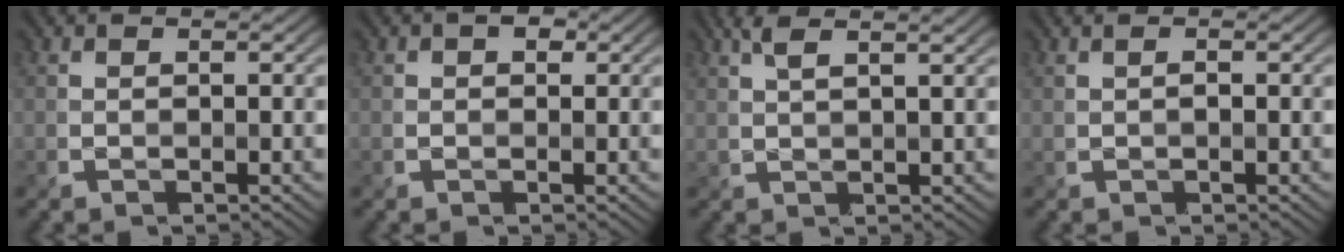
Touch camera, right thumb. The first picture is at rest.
{"total": 2.0, "force": [0.6, 1.5, 1.2], "torque": [-0.018, 0.002, 0.004]}
{"total": 3.4, "force": [2.0, 0.3, 2.7], "torque": [-0.059, 0.014, 0.041]}
{"total": 0.9, "force": [0.0, 0.3, 0.8], "torque": [-0.015, 0.002, -0.001]}